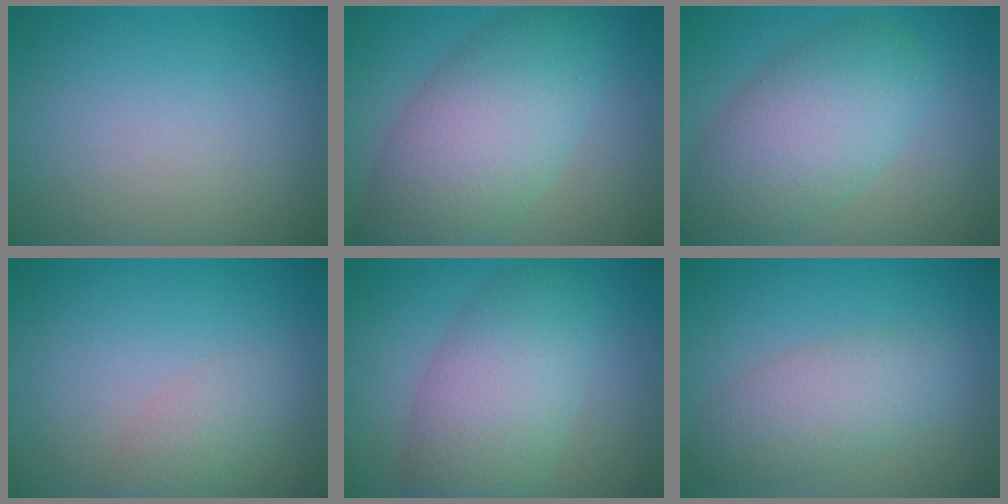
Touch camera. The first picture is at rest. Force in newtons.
{"total": 8.8, "press": 8.8, "slide": 0.2}
{"total": 7.6, "press": 7.6, "slide": 0.3}
{"total": 2.0, "press": 2.0, "slide": 0.1}
{"total": 5.3, "press": 5.3, "slide": 0.3}
{"total": 4.3, "press": 4.3, "slide": 0.1}